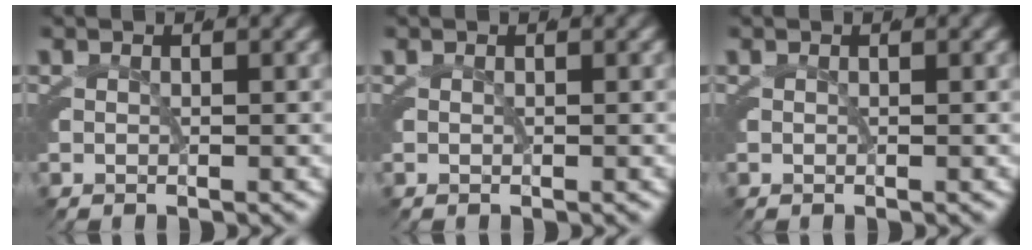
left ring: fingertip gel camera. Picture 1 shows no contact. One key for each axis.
{"total": 0.0}
{"total": 0.0}